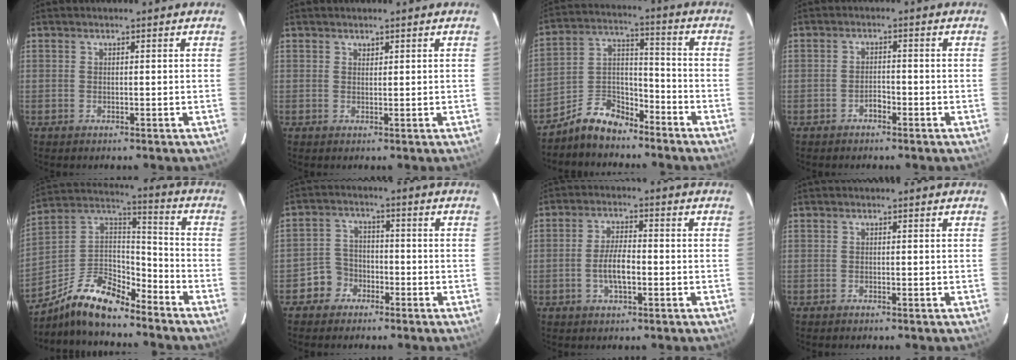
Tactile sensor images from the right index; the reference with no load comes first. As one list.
[{"total": 0.6, "force": [0.5, 0.3, -0.1], "torque": [0.003, 0.000, 0.010]}, {"total": 9.3, "force": [-7.4, 4.5, 3.5], "torque": [-0.078, 0.041, -0.138]}, {"total": 1.9, "force": [-1.4, 0.9, 0.7], "torque": [-0.015, 0.005, -0.023]}, {"total": 14.4, "force": [-11.4, 4.9, 7.3], "torque": [-0.167, 0.026, -0.217]}, {"total": 5.1, "force": [-3.1, 4.1, 0.2], "torque": [-0.011, 0.023, -0.057]}, {"total": 5.5, "force": [-1.6, 1.9, 4.8], "torque": [-0.096, 0.002, -0.027]}, {"total": 0.0}]